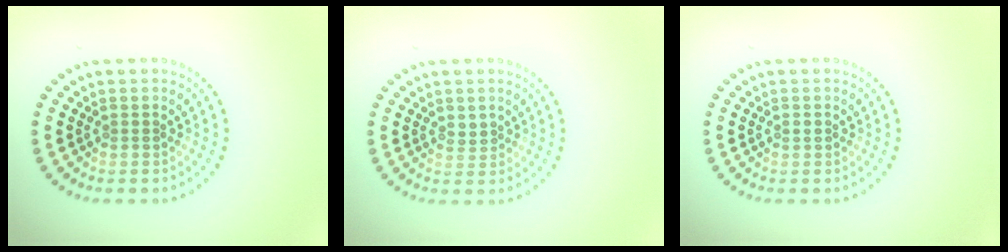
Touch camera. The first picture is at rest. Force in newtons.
{"total": 1.0, "press": 0.9, "slide": 0.4}
{"total": 0.6, "press": 0.6, "slide": 0.1}